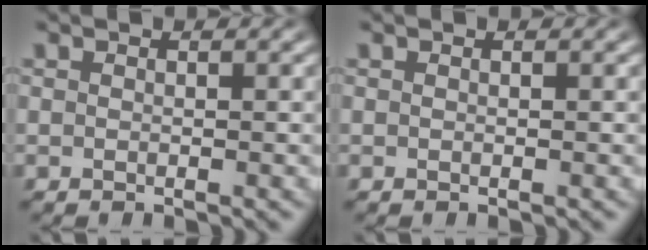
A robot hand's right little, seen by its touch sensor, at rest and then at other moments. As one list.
[{"total": 0.0}]